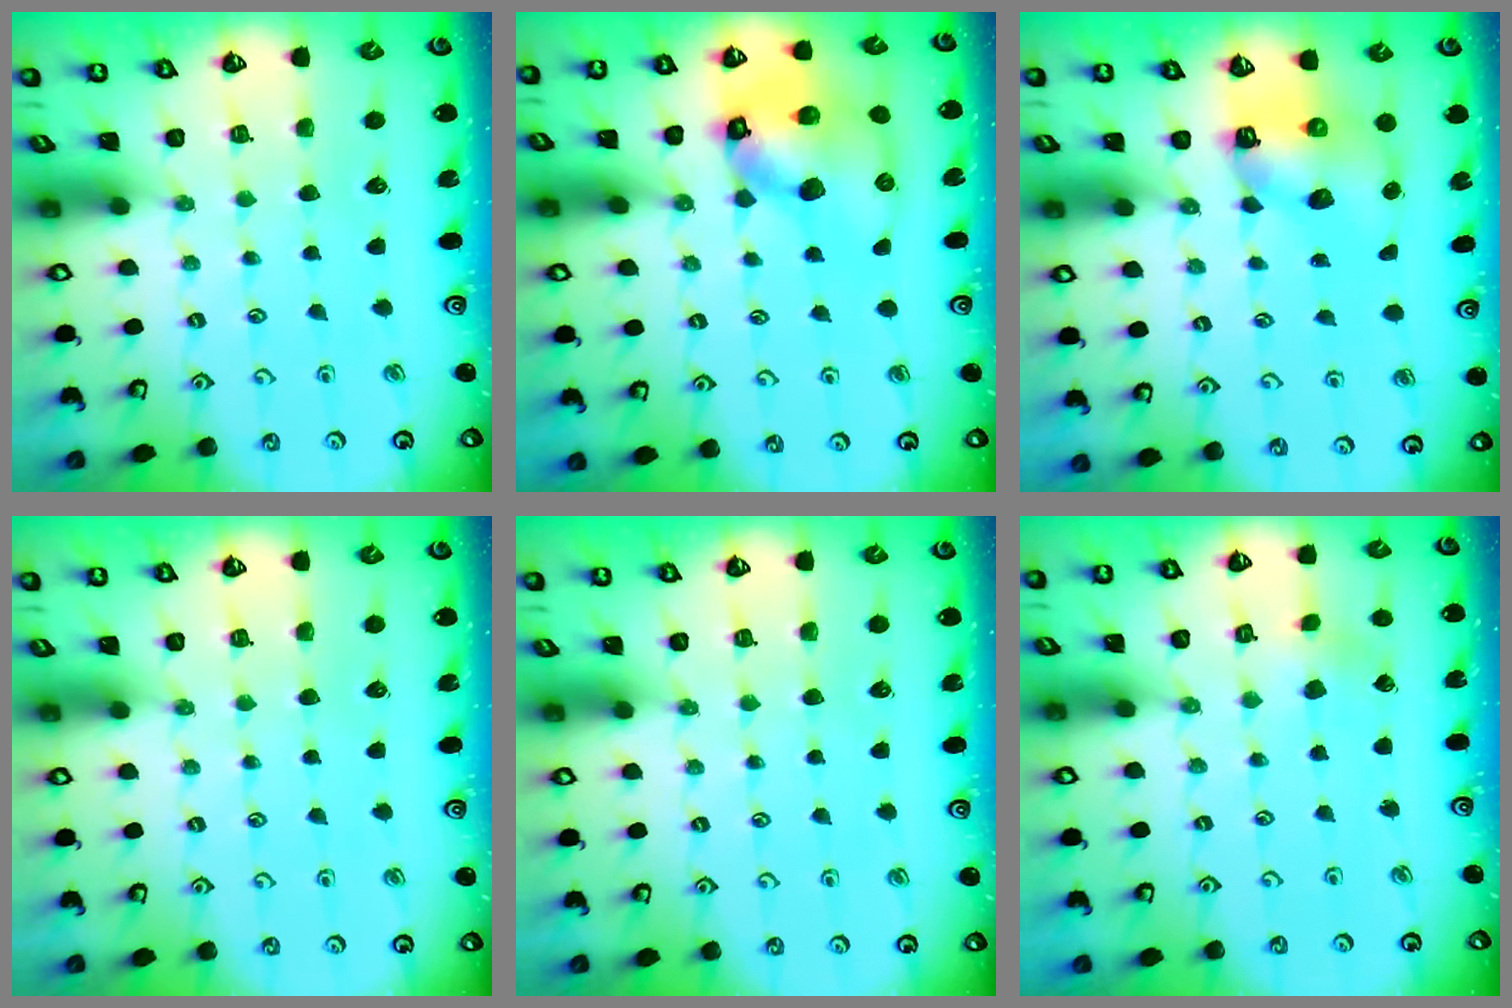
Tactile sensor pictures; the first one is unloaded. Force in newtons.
{"total": 17.1, "press": 16.9, "slide": 2.5}
{"total": 6.7, "press": 6.6, "slide": 1.1}
{"total": 0.0}
{"total": 0.0}
{"total": 1.9, "press": 1.9, "slide": 0.2}